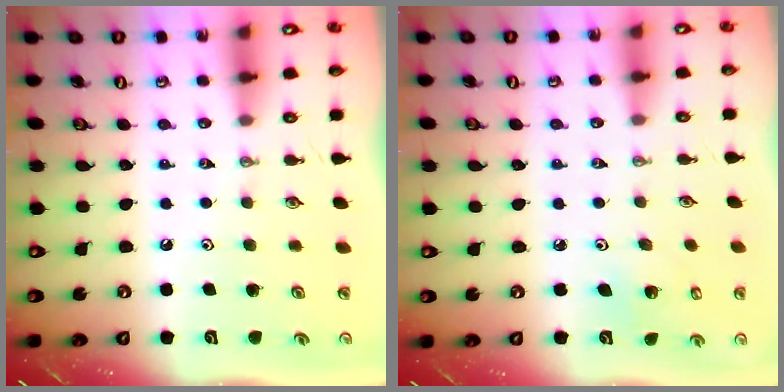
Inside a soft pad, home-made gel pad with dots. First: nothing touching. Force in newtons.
{"total": 3.9, "press": 3.9, "slide": 0.3}